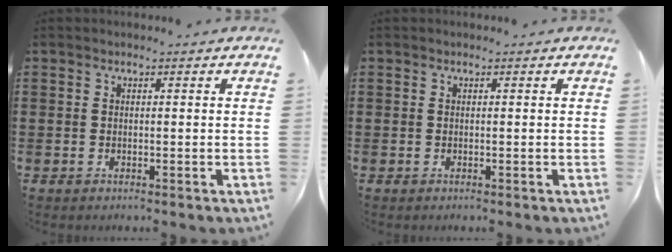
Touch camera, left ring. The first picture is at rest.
{"total": 0.0}